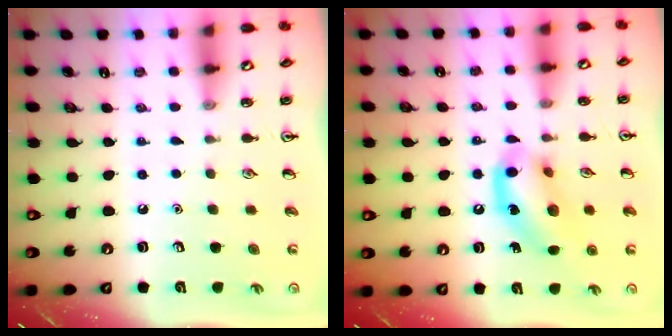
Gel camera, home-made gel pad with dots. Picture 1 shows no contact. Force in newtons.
{"total": 13.2, "press": 12.9, "slide": 2.8}